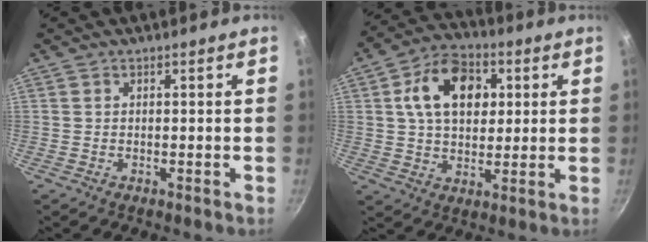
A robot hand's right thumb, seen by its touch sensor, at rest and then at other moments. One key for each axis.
{"total": 14.4, "fx": 3.7, "fy": 9.9, "fz": 9.7, "tx": -0.128, "ty": 0.006, "tz": 0.051}